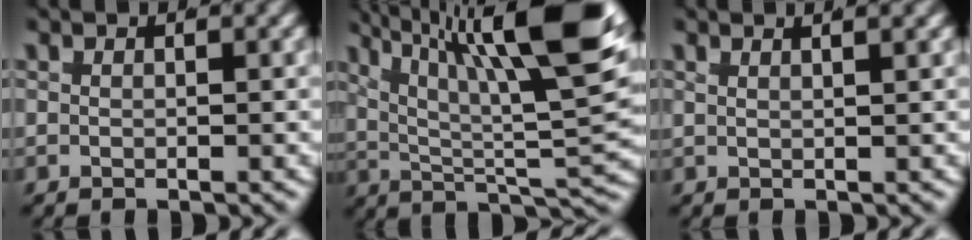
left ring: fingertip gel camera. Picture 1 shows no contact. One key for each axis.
{"total": 13.1, "fx": 4.6, "fy": 5.9, "fz": 10.8, "tx": -0.162, "ty": -0.007, "tz": 0.064}
{"total": 2.4, "fx": 1.8, "fy": 0.7, "fz": 1.5, "tx": -0.013, "ty": 0.015, "tz": 0.022}